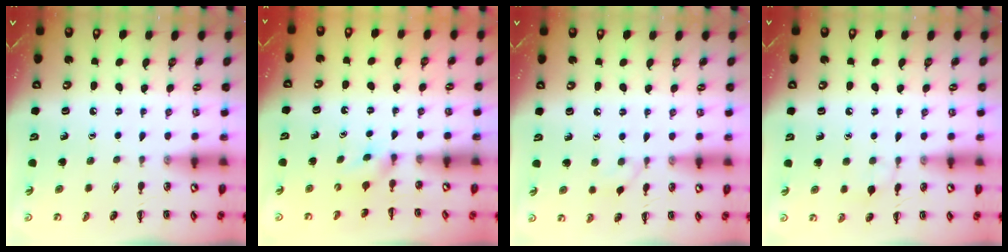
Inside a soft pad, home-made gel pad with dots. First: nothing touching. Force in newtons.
{"total": 2.4, "press": 2.3, "slide": 0.9}
{"total": 2.7, "press": 2.5, "slide": 1.2}
{"total": 6.0, "press": 5.7, "slide": 1.9}